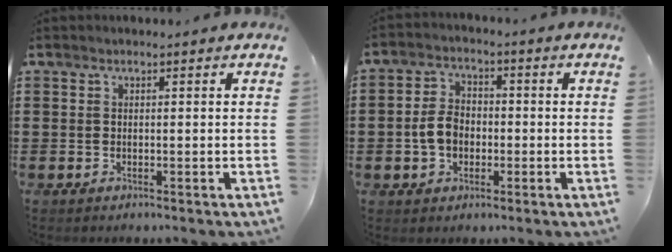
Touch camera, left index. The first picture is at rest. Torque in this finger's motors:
{"motor_torque": [1.18, -0.06, 0.65, 0.12]}